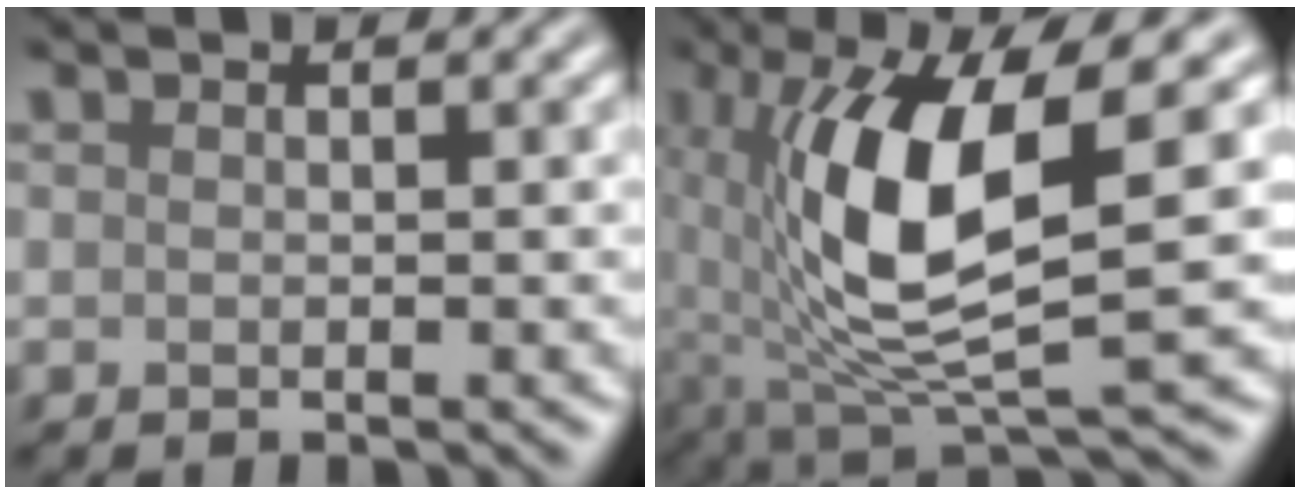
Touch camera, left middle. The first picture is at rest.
{"total": 10.8, "force": [1.0, 3.6, 10.1], "torque": [-0.194, -0.008, 0.025]}